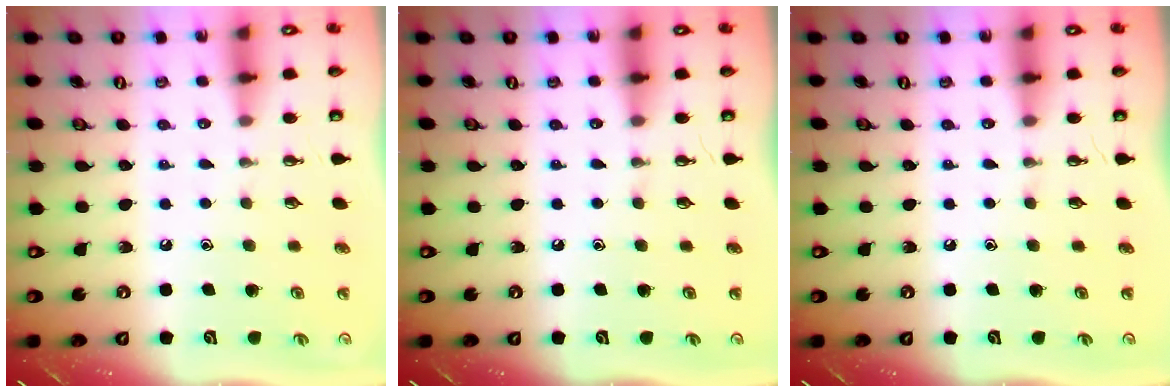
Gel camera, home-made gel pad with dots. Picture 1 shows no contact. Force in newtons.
{"total": 0.0}
{"total": 0.0}